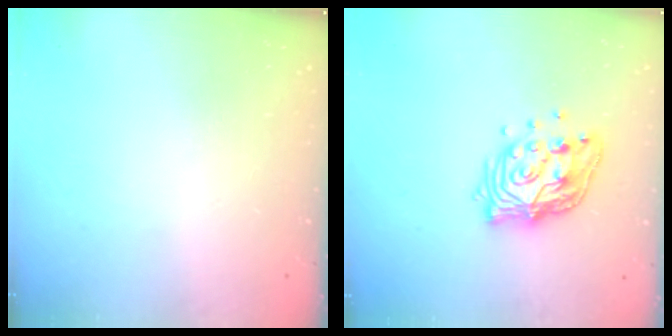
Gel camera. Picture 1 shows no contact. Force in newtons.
{"total": 14.4, "press": 14.3, "slide": 1.0}